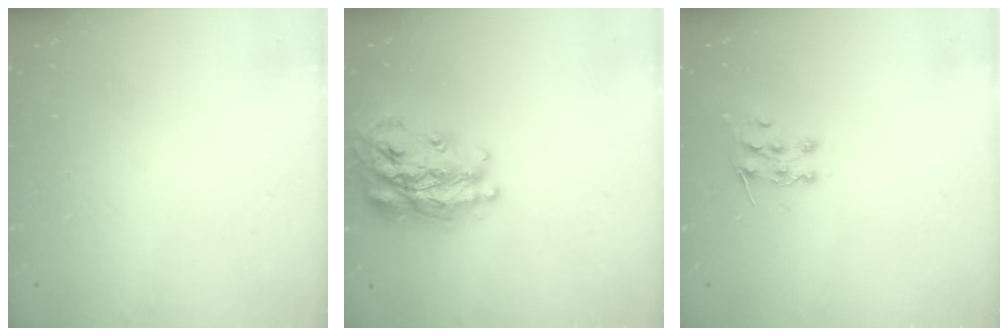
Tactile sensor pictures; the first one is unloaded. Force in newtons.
{"total": 23.2, "press": 23.2, "slide": 1.8}
{"total": 5.9, "press": 5.9, "slide": 0.5}